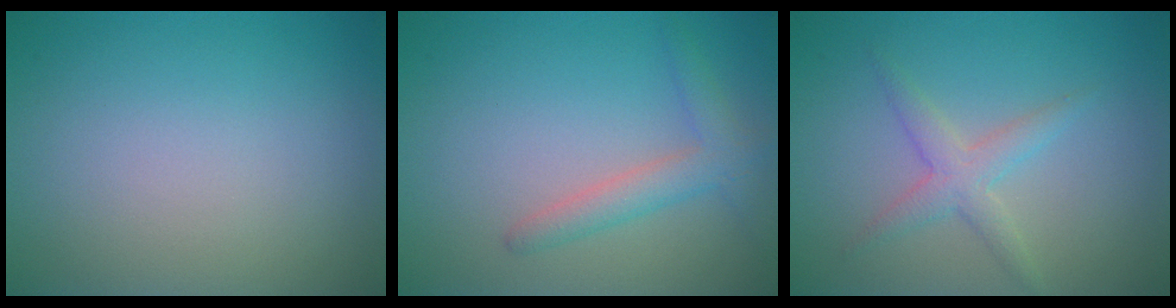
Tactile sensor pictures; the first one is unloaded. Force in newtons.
{"total": 2.6, "press": 2.5, "slide": 0.1}
{"total": 2.4, "press": 2.4, "slide": 0.1}